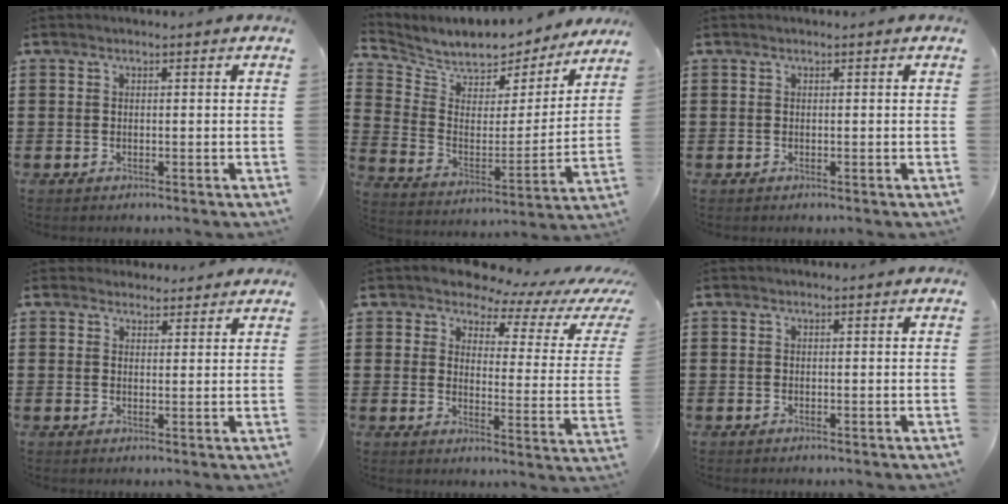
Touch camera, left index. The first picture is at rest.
{"total": 6.6, "force": [6.4, 1.7, 0.5], "torque": [-0.045, -0.059, 0.106]}
{"total": 0.0}
{"total": 2.7, "force": [2.6, 0.9, 0.1], "torque": [-0.008, -0.001, 0.050]}
{"total": 4.5, "force": [3.8, 1.9, 1.5], "torque": [-0.040, -0.031, 0.059]}
{"total": 0.0}